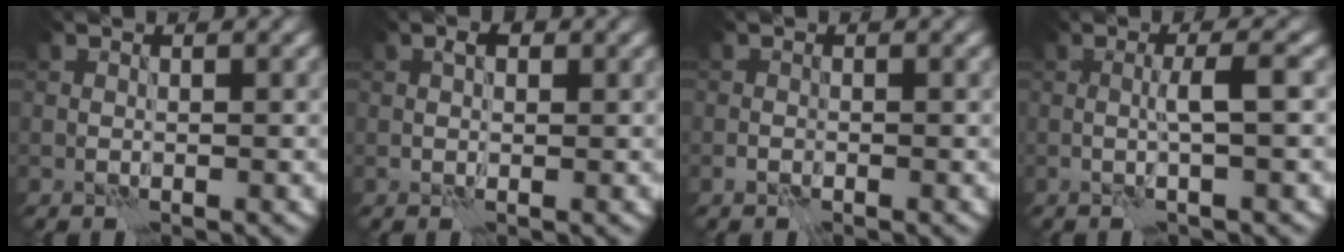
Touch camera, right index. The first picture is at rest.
{"total": 1.5, "force": [0.5, 0.9, 1.1], "torque": [-0.016, 0.004, 0.007]}
{"total": 0.7, "force": [-0.5, 0.4, 0.3], "torque": [-0.004, 0.001, -0.009]}
{"total": 2.3, "force": [-0.2, 0.1, 2.3], "torque": [-0.040, 0.005, -0.009]}